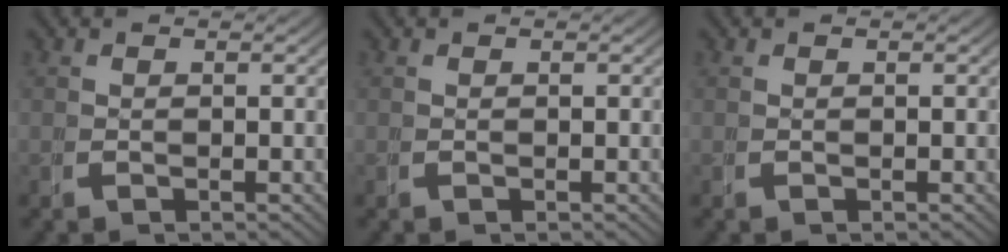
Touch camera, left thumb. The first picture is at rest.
{"total": 0.0}
{"total": 0.0}